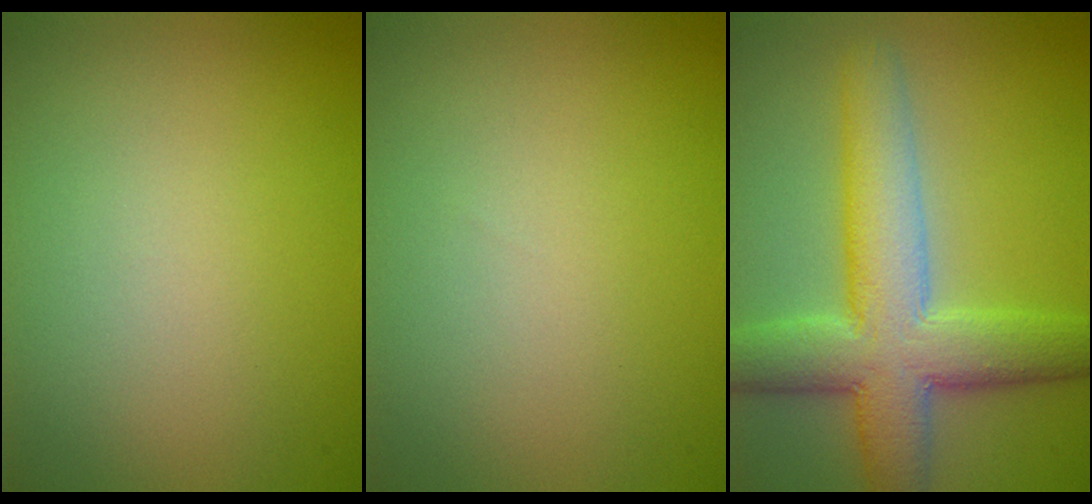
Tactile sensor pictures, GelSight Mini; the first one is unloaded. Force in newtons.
{"total": 0.0}
{"total": 8.6, "press": 8.6, "slide": 0.5}